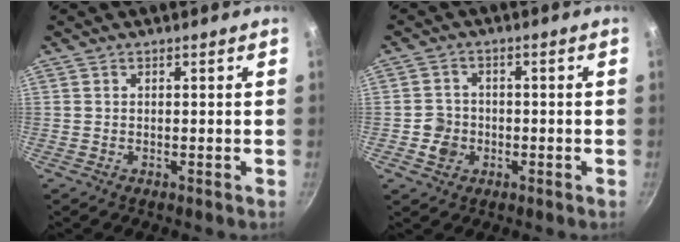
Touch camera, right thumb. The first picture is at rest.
{"total": 4.4, "force": [-1.2, 4.0, 1.3], "torque": [-0.003, 0.016, -0.023]}